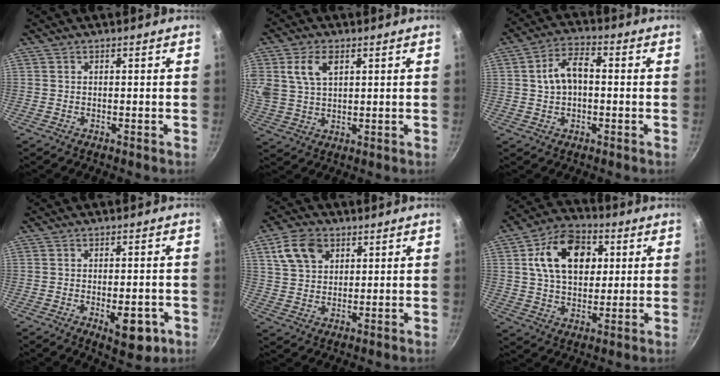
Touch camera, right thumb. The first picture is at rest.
{"total": 8.6, "force": [3.4, 5.3, 5.9], "torque": [-0.108, -0.002, 0.067]}
{"total": 7.8, "force": [0.4, 4.8, 6.1], "torque": [-0.099, 0.026, 0.001]}
{"total": 7.9, "force": [-2.7, 3.6, 6.5], "torque": [-0.062, 0.006, -0.028]}
{"total": 9.1, "force": [4.1, 6.5, 4.9], "torque": [-0.075, 0.001, 0.076]}
{"total": 16.3, "force": [4.4, 11.2, 11.0], "torque": [-0.148, 0.006, 0.064]}